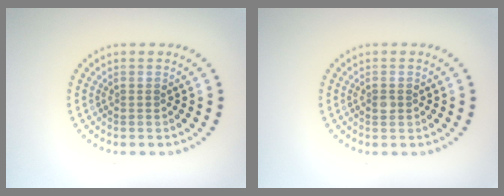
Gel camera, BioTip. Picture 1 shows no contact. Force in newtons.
{"total": 1.0, "press": 0.9, "slide": 0.1}